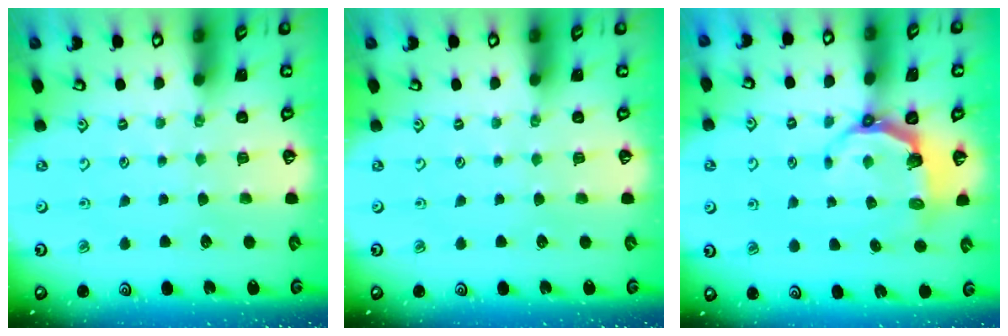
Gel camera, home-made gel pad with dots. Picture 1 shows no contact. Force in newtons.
{"total": 0.0}
{"total": 5.0, "press": 3.4, "slide": 3.7}